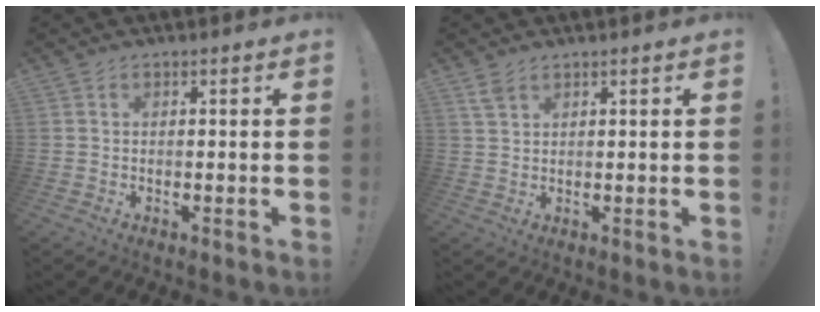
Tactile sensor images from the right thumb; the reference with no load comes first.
{"total": 3.1, "force": [2.1, 1.6, 1.7], "torque": [-0.033, -0.005, 0.040]}